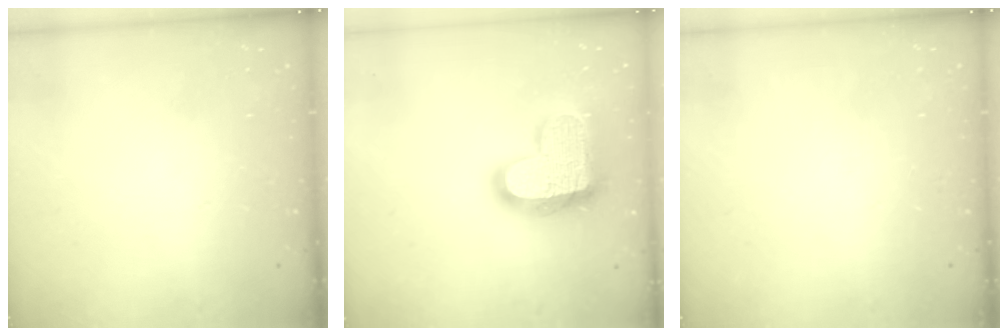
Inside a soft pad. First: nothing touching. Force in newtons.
{"total": 21.4, "press": 21.4, "slide": 1.3}
{"total": 0.0}